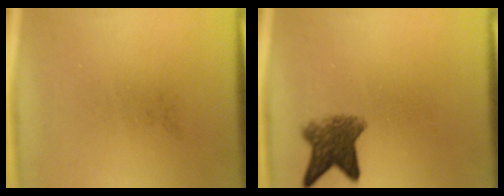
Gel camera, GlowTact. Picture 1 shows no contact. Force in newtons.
{"total": 5.7}